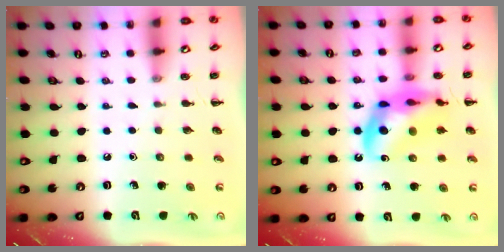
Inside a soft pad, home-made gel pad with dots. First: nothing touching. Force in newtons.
{"total": 16.3, "press": 15.9, "slide": 3.5}